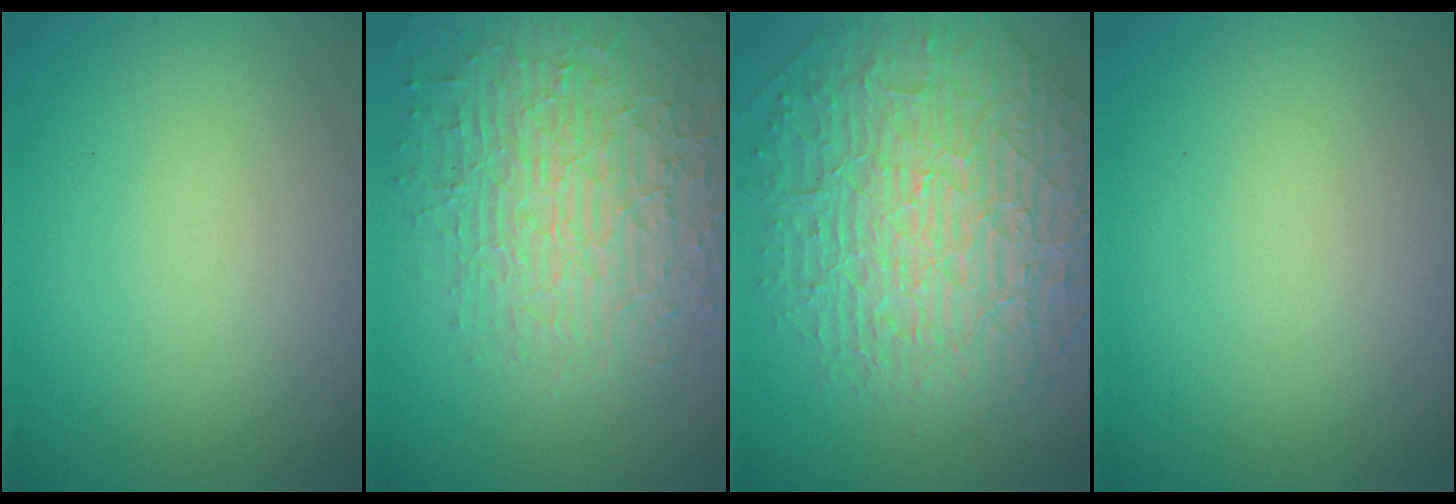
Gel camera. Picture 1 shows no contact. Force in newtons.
{"total": 6.5, "press": 5.1, "slide": 4.0}
{"total": 10.0, "press": 6.7, "slide": 7.5}
{"total": 0.0}